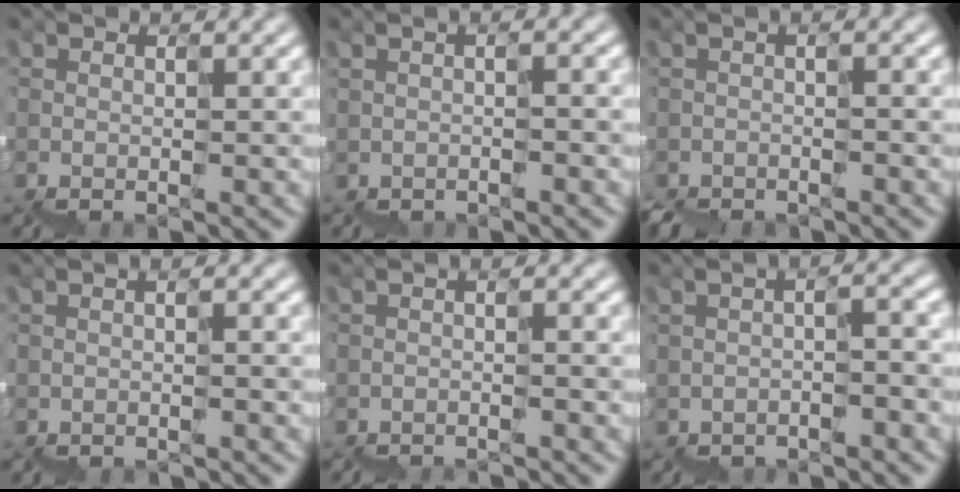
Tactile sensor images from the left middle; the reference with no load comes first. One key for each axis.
{"total": 0.9, "fx": -0.8, "fy": 0.2, "fz": 0.3, "tx": 0.007, "ty": 0.002, "tz": -0.004}
{"total": 3.1, "fx": -3.1, "fy": 0.3, "fz": 0.1, "tx": 0.000, "ty": 0.005, "tz": -0.036}
{"total": 1.3, "fx": -1.2, "fy": 0.3, "fz": 0.3, "tx": 0.003, "ty": 0.001, "tz": -0.007}
{"total": 1.8, "fx": -1.8, "fy": 0.0, "fz": 0.0, "tx": 0.010, "ty": 0.000, "tz": -0.020}
{"total": 2.4, "fx": -1.9, "fy": 0.6, "fz": 1.4, "tx": -0.012, "ty": 0.003, "tz": -0.022}